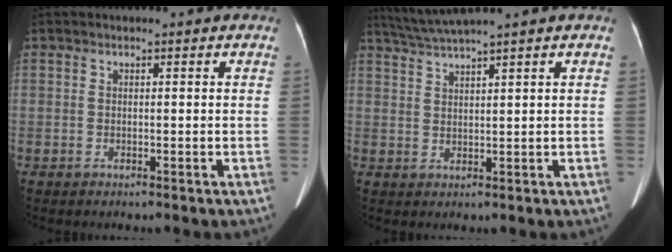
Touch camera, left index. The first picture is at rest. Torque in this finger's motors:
{"motor_torque": [-0.03, -0.09, 0.02, 0.05]}